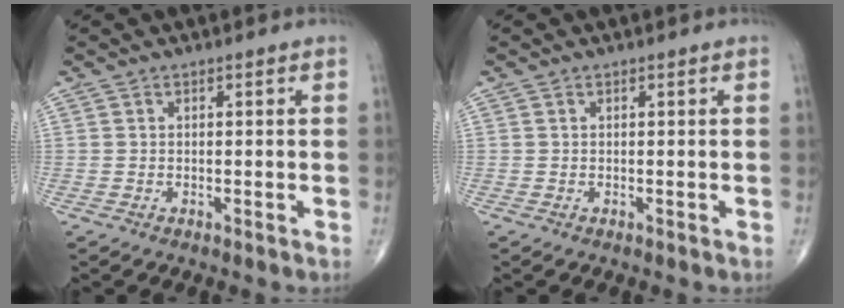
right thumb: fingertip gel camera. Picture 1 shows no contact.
{"total": 0.0}